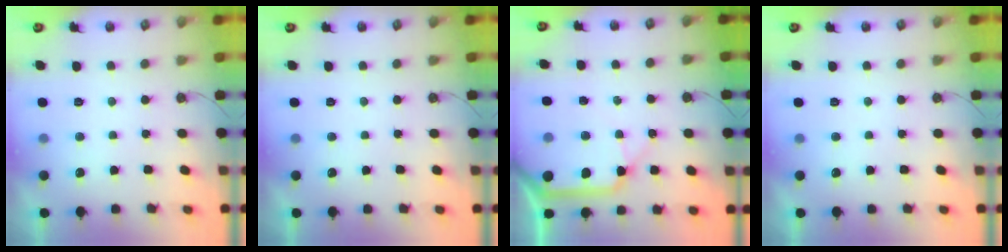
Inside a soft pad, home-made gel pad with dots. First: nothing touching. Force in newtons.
{"total": 0.0}
{"total": 12.7, "press": 12.6, "slide": 1.8}
{"total": 0.0}